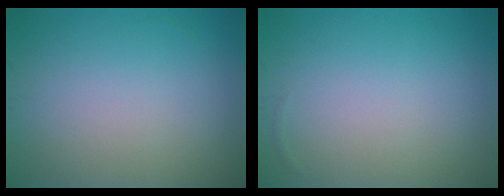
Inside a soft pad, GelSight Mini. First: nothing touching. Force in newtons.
{"total": 0.0}